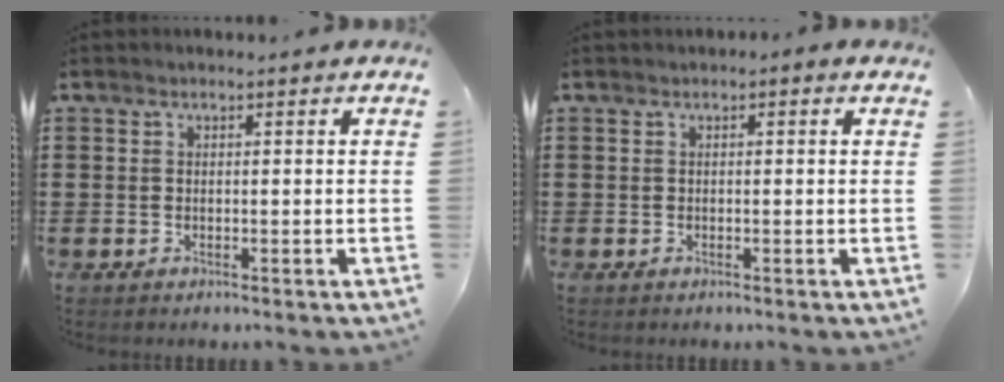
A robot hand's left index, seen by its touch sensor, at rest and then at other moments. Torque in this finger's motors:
{"motor_torque": [-1.12, -1.02, -0.89, -0.21]}